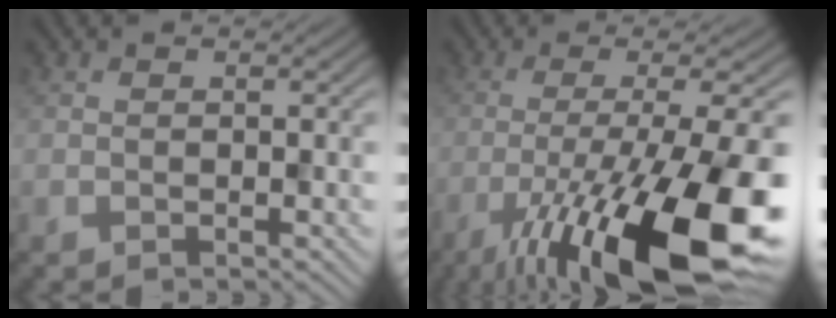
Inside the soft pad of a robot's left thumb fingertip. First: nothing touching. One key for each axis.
{"total": 18.2, "fx": -8.8, "fy": 4.1, "fz": 15.4, "tx": -0.229, "ty": -0.005, "tz": -0.152}